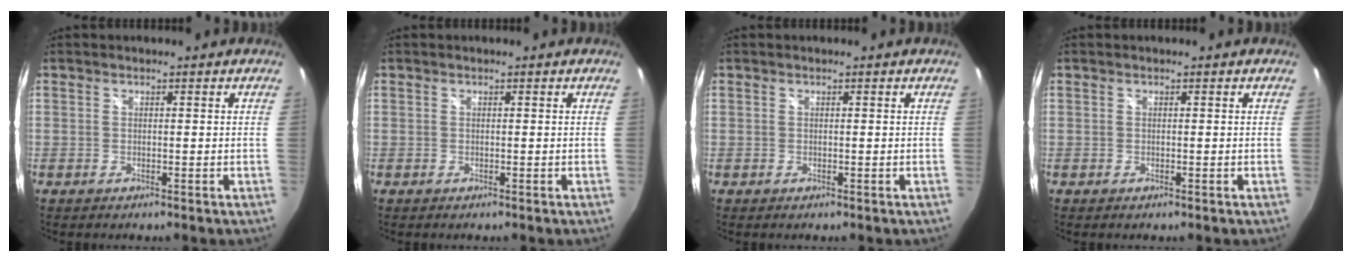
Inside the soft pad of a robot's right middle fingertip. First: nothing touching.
{"total": 0.0}
{"total": 0.0}
{"total": 0.0}